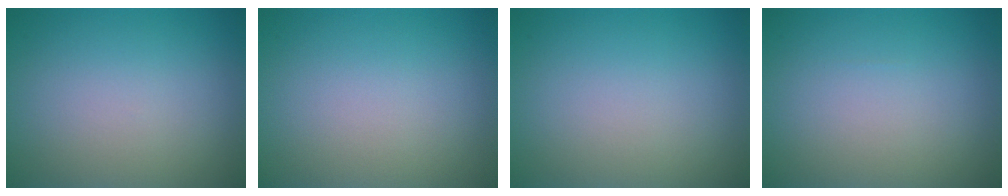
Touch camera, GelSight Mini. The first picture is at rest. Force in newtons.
{"total": 0.0}
{"total": 0.0}
{"total": 0.0}